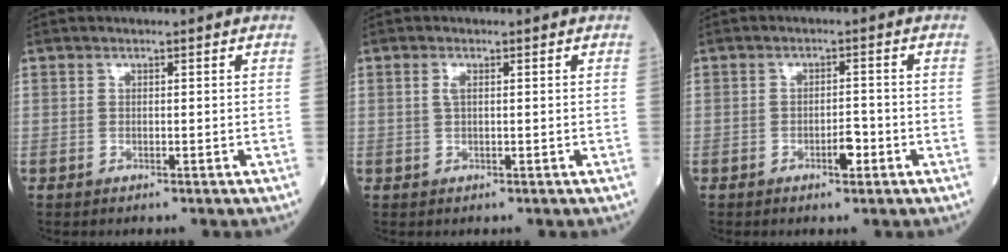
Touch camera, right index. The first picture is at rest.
{"total": 1.1, "force": [0.3, 0.3, 1.0], "torque": [-0.025, 0.001, 0.004]}
{"total": 2.6, "force": [-1.3, 0.8, 2.1], "torque": [-0.031, 0.003, -0.020]}